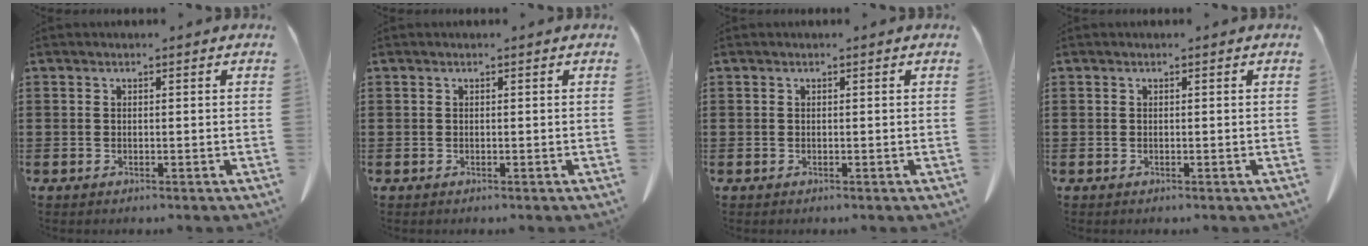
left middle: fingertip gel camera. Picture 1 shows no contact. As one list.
[{"total": 0.0}, {"total": 0.0}, {"total": 0.0}]